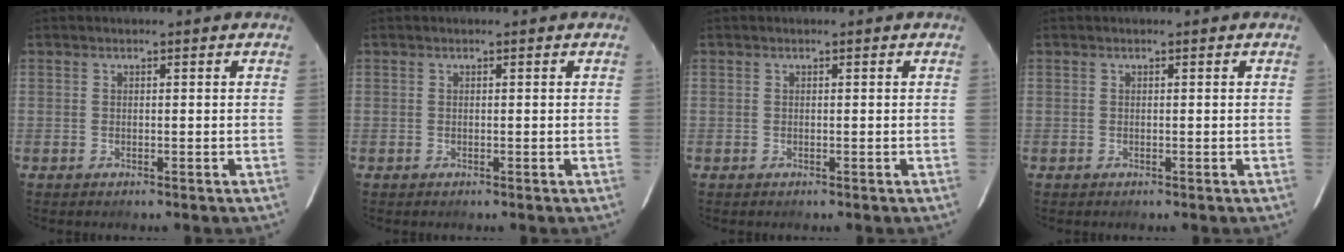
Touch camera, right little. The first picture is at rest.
{"total": 0.0}
{"total": 0.0}
{"total": 0.0}